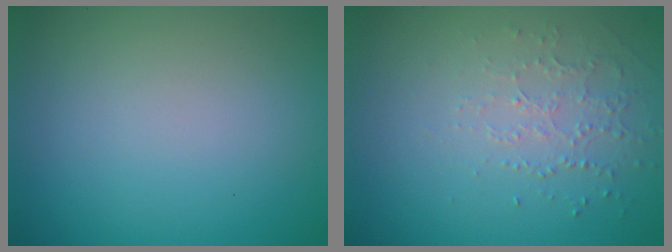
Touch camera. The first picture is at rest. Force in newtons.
{"total": 1.3, "press": 1.0, "slide": 0.8}